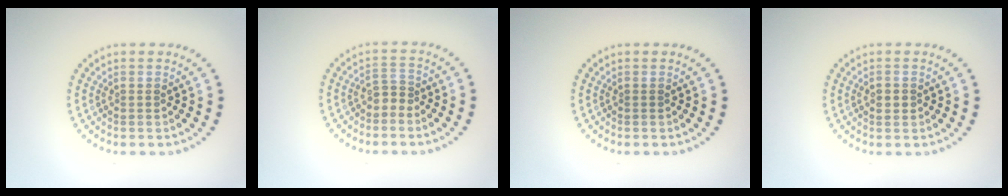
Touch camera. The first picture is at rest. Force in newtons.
{"total": 1.4, "press": 1.0, "slide": 0.9}
{"total": 0.0}
{"total": 1.1, "press": 1.1, "slide": 0.1}